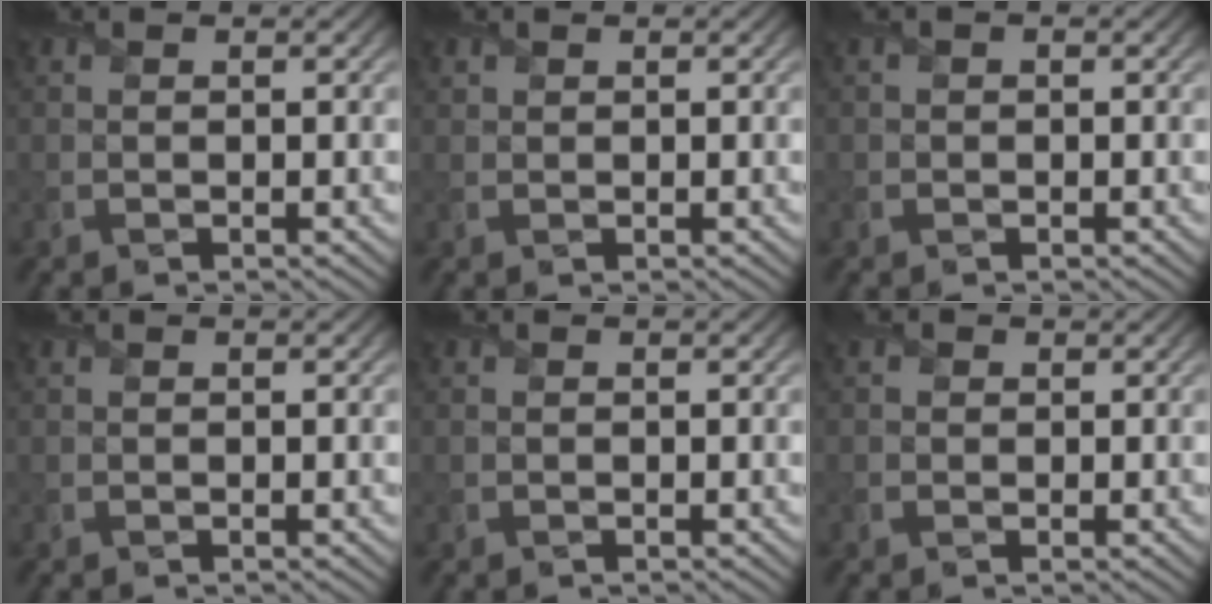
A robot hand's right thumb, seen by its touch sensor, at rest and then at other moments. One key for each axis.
{"total": 0.6, "fx": 0.5, "fy": 0.3, "fz": 0.0, "tx": -0.001, "ty": -0.001, "tz": 0.011}
{"total": 0.9, "fx": -0.2, "fy": 0.6, "fz": 0.6, "tx": -0.013, "ty": 0.001, "tz": -0.005}
{"total": 0.0}
{"total": 0.0}
{"total": 1.1, "fx": 0.0, "fy": 1.1, "fz": 0.4, "tx": -0.011, "ty": 0.000, "tz": -0.005}